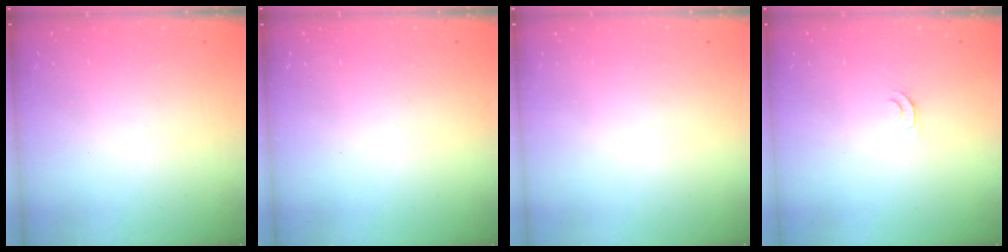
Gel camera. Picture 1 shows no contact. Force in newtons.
{"total": 2.5, "press": 2.4, "slide": 0.4}
{"total": 1.5, "press": 1.5, "slide": 0.1}
{"total": 4.8, "press": 4.7, "slide": 0.6}